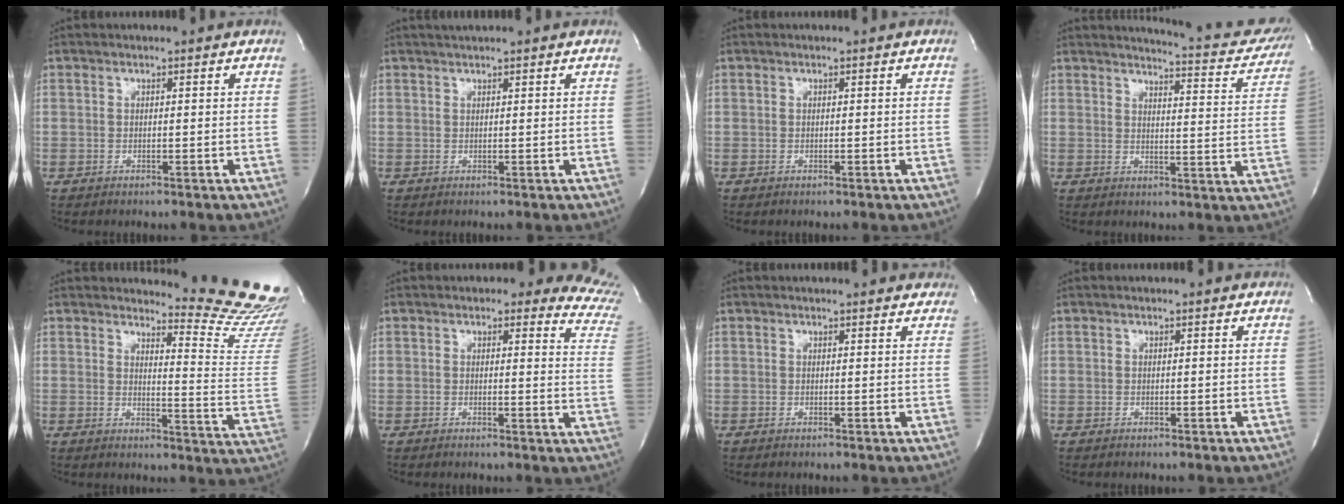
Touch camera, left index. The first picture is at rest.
{"total": 1.2, "force": [1.0, -0.2, 0.6], "torque": [-0.006, 0.009, 0.018]}
{"total": 0.0}
{"total": 14.2, "force": [13.5, 2.0, 3.8], "torque": [-0.033, -0.069, 0.131]}
{"total": 14.2, "force": [14.0, -0.7, 2.4], "torque": [-0.019, -0.166, 0.136]}
{"total": 10.6, "force": [9.5, 3.2, 3.5], "torque": [0.002, -0.059, 0.053]}
{"total": 5.1, "force": [4.5, 1.9, 1.4], "torque": [-0.007, 0.003, 0.031]}
{"total": 0.0}